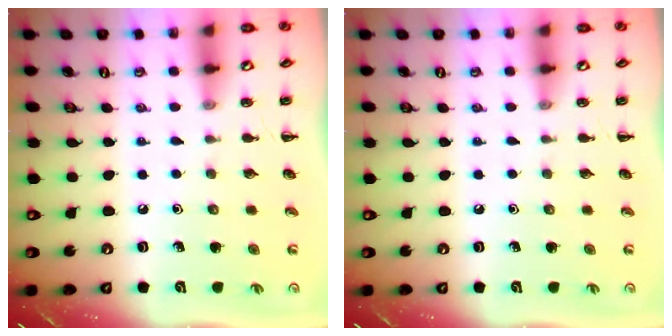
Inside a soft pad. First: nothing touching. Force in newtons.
{"total": 0.0}